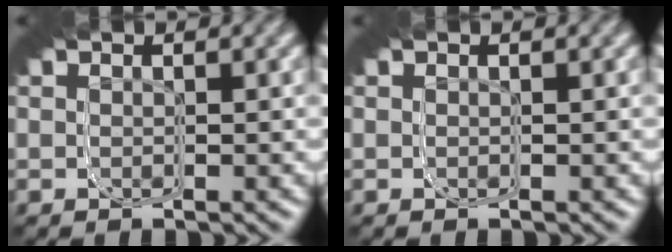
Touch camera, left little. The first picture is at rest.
{"total": 0.0}